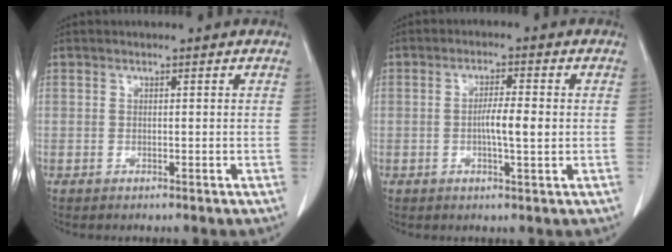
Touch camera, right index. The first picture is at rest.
{"total": 4.4, "force": [-0.3, 0.5, 4.3], "torque": [-0.078, 0.001, -0.003]}